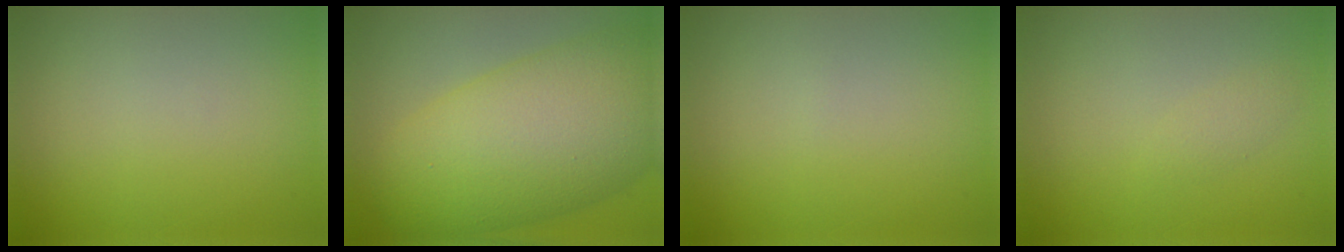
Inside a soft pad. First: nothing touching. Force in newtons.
{"total": 11.9, "press": 11.9, "slide": 0.4}
{"total": 0.0}
{"total": 0.8, "press": 0.8, "slide": 0.0}